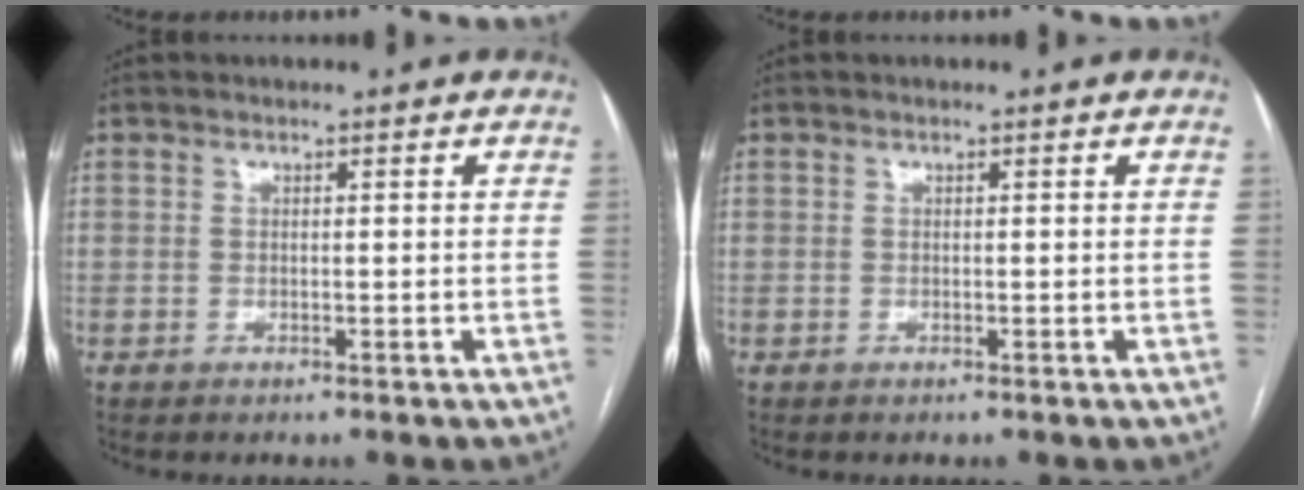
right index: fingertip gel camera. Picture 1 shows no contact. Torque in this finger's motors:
{"motor_torque": [0.00, 0.00, 0.00, 0.00]}